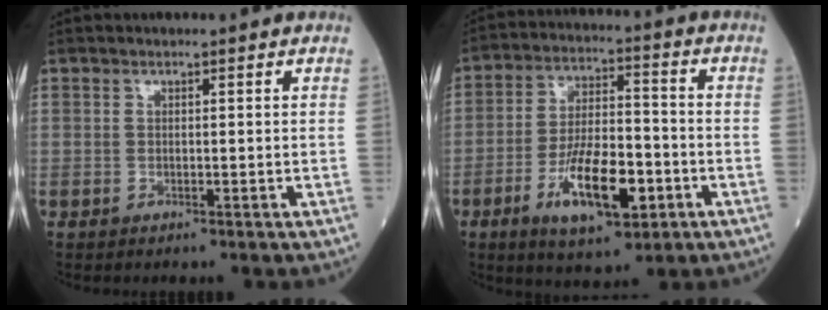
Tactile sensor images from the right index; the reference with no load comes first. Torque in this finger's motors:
{"motor_torque": [1.39, -0.75, 0.37, 0.09]}